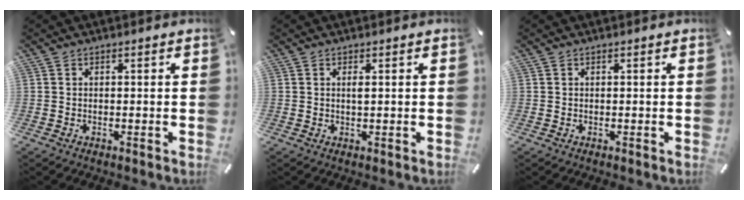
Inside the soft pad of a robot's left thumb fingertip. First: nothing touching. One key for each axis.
{"total": 1.3, "fx": 0.3, "fy": 0.2, "fz": 1.2, "tx": -0.026, "ty": 0.000, "tz": 0.005}
{"total": 0.0}